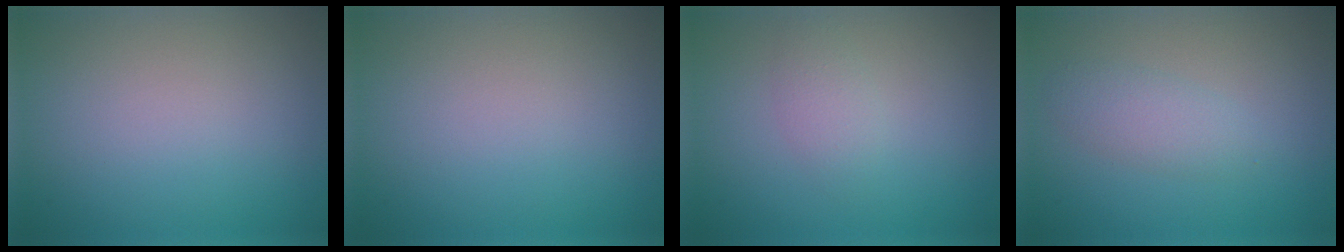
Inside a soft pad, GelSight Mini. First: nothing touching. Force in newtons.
{"total": 0.0}
{"total": 1.5, "press": 1.5, "slide": 0.1}
{"total": 2.2, "press": 2.2, "slide": 0.2}